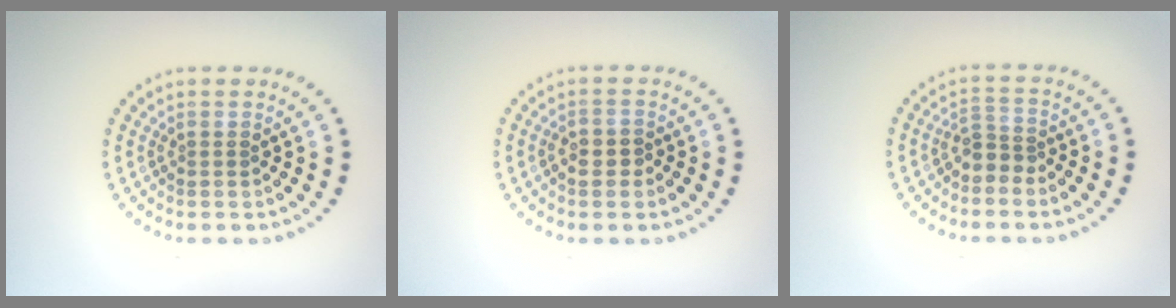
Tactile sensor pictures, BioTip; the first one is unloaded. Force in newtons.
{"total": 1.5, "press": 1.4, "slide": 0.5}
{"total": 2.1, "press": 1.7, "slide": 1.2}